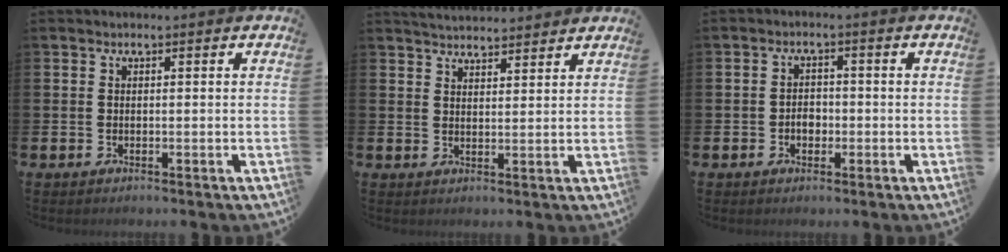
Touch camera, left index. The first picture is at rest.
{"total": 3.6, "force": [3.6, 0.4, 0.1], "torque": [-0.008, -0.019, 0.066]}
{"total": 2.2, "force": [-0.7, 1.7, 1.3], "torque": [-0.010, -0.001, -0.018]}